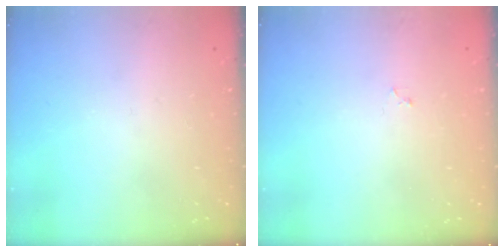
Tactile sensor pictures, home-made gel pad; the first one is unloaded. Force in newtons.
{"total": 2.2, "press": 2.1, "slide": 0.3}